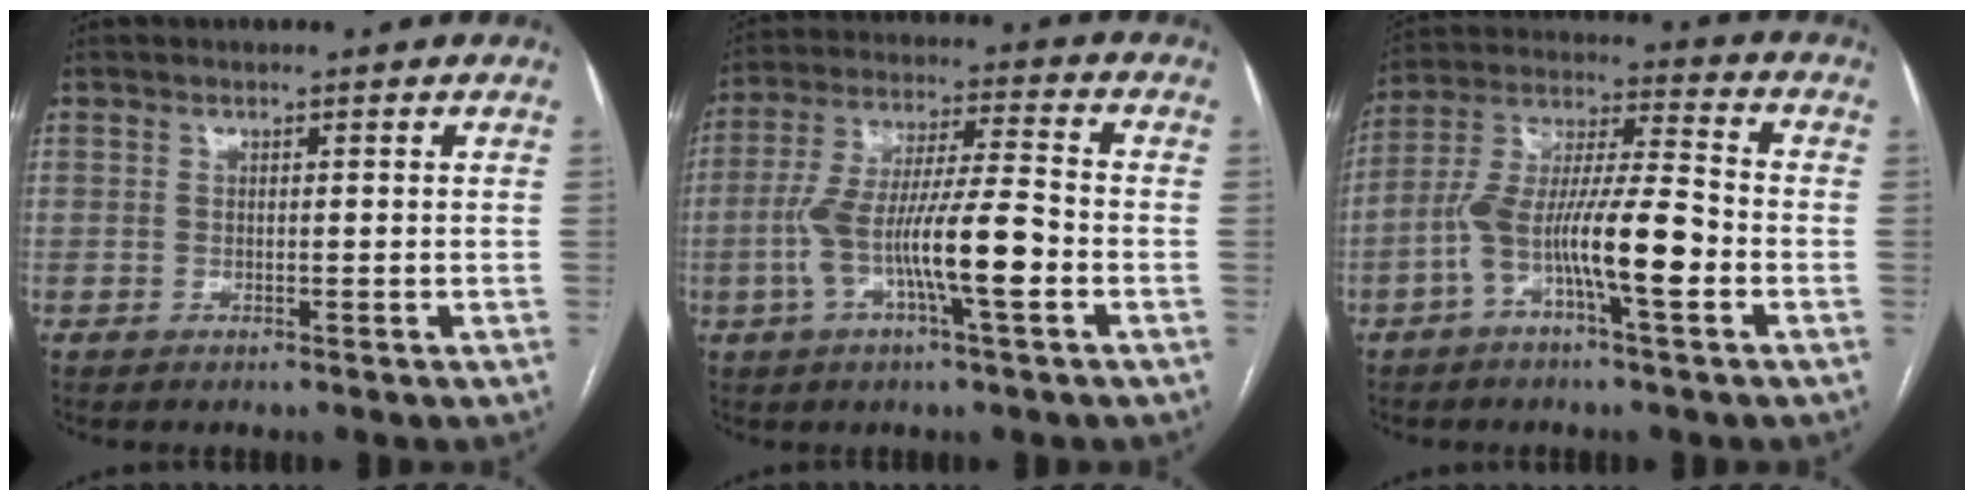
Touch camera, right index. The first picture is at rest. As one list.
[{"total": 12.7, "force": [-3.7, 1.2, 12.1], "torque": [-0.233, 0.010, -0.070]}, {"total": 13.1, "force": [-4.6, 1.9, 12.1], "torque": [-0.233, 0.020, -0.083]}]